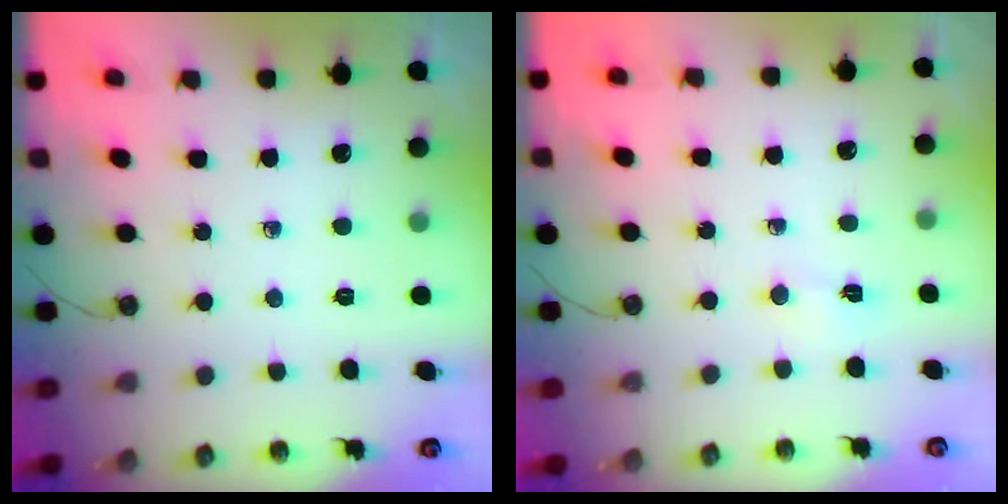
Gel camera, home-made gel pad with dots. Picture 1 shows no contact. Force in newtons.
{"total": 2.6, "press": 2.6, "slide": 0.6}